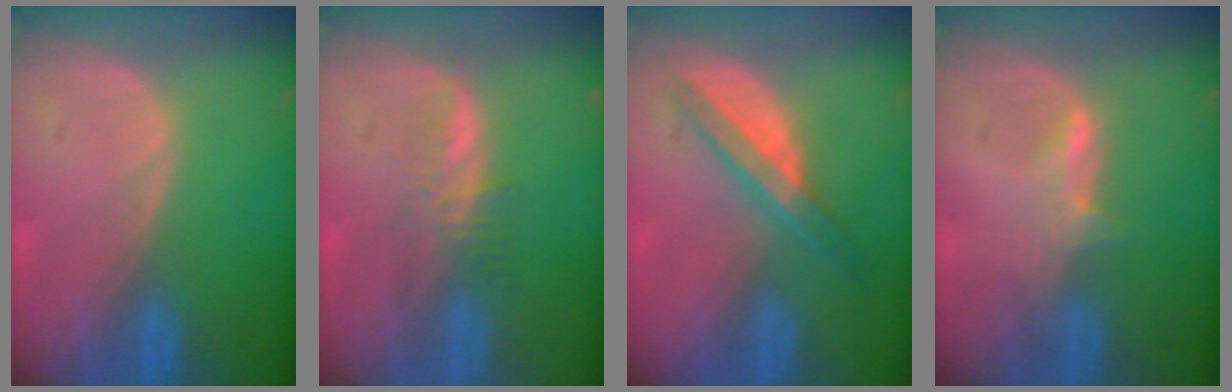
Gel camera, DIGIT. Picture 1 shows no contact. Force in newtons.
{"total": 3.4, "press": 3.4, "slide": 0.2}
{"total": 5.4, "press": 5.3, "slide": 1.3}
{"total": 2.9, "press": 2.9, "slide": 0.4}